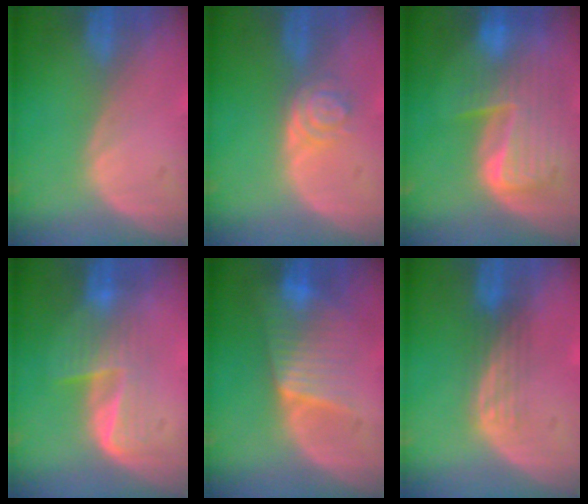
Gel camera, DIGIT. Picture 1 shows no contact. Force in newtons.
{"total": 4.2, "press": 3.6, "slide": 2.1}
{"total": 9.8, "press": 8.4, "slide": 5.0}
{"total": 6.3, "press": 5.5, "slide": 3.1}
{"total": 6.4, "press": 6.3, "slide": 0.8}
{"total": 2.9, "press": 2.7, "slide": 1.2}